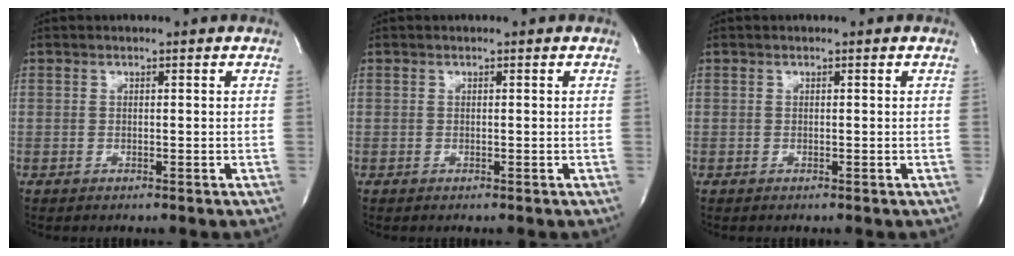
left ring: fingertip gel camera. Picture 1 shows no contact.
{"total": 0.0}
{"total": 0.0}